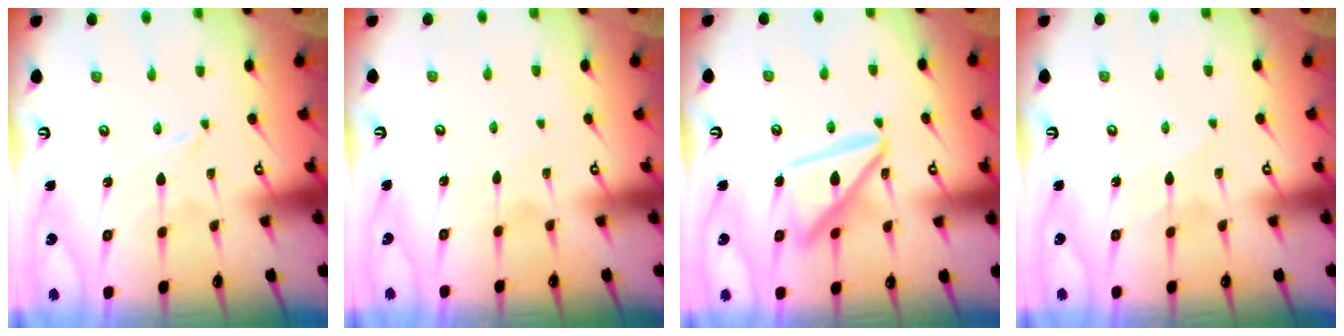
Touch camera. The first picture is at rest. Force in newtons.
{"total": 3.3, "press": 3.3, "slide": 0.3}
{"total": 14.0, "press": 13.9, "slide": 1.6}
{"total": 2.7, "press": 2.7, "slide": 0.3}